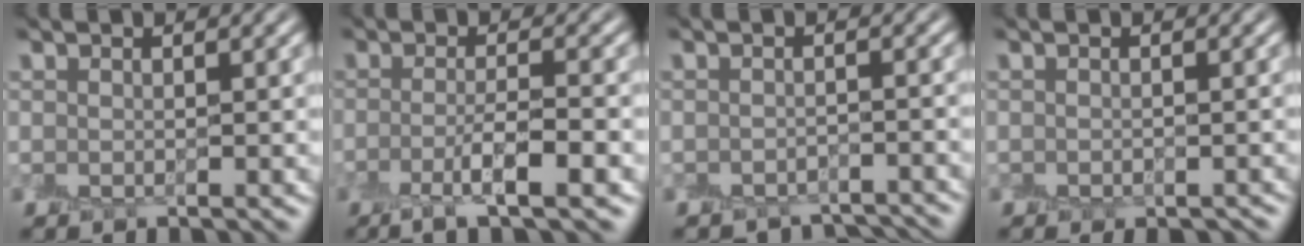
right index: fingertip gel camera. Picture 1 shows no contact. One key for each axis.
{"total": 4.0, "fx": -1.9, "fy": 0.5, "fz": 3.5, "tx": -0.060, "ty": -0.002, "tz": -0.038}
{"total": 2.9, "fx": -2.9, "fy": 0.3, "fz": -0.2, "tx": 0.010, "ty": -0.008, "tz": -0.041}
{"total": 1.0, "fx": -0.8, "fy": 0.3, "fz": 0.6, "tx": -0.007, "ty": -0.009, "tz": -0.010}